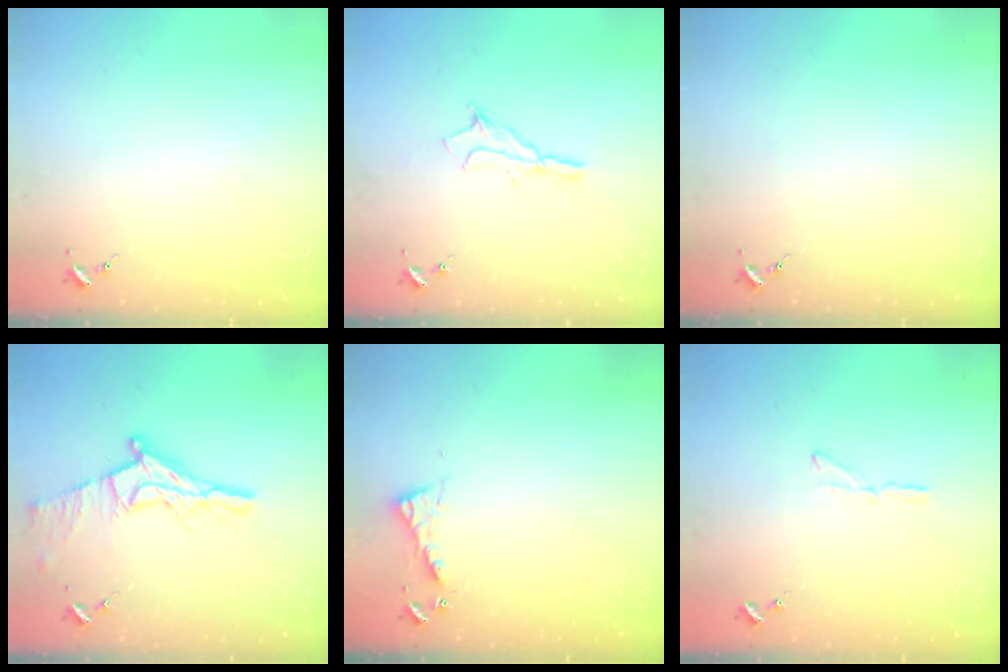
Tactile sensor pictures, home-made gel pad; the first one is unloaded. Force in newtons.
{"total": 8.7, "press": 8.6, "slide": 0.5}
{"total": 0.0}
{"total": 15.7, "press": 15.7, "slide": 1.0}
{"total": 5.8, "press": 5.8, "slide": 0.5}
{"total": 4.1, "press": 4.1, "slide": 0.4}